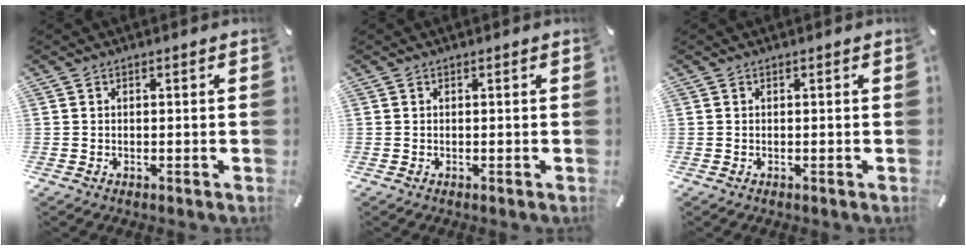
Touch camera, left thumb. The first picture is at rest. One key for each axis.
{"total": 0.0}
{"total": 0.0}